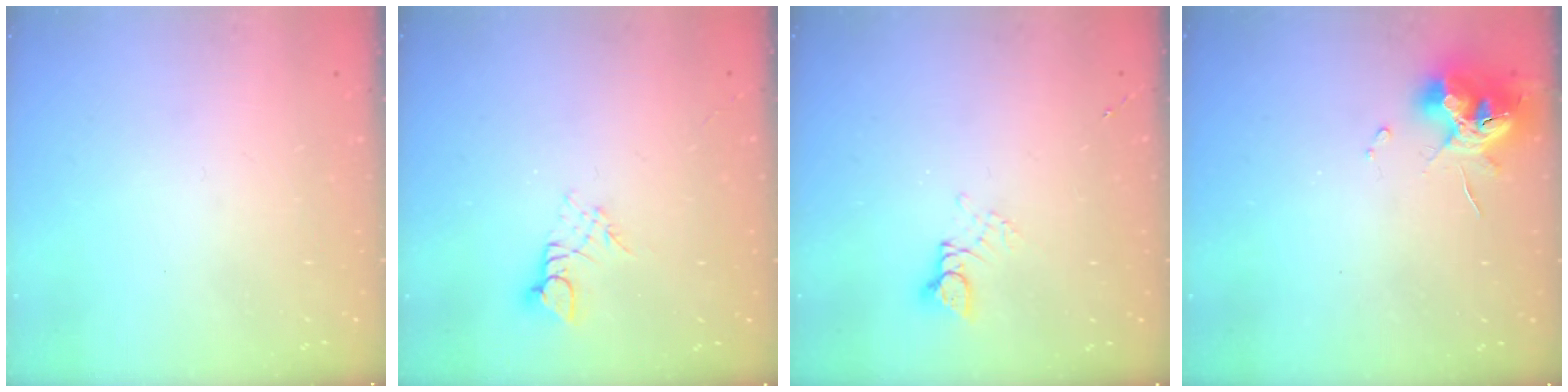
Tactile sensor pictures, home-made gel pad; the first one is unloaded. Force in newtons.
{"total": 2.8, "press": 2.8, "slide": 0.3}
{"total": 2.7, "press": 2.7, "slide": 0.2}
{"total": 12.8, "press": 12.8, "slide": 1.0}